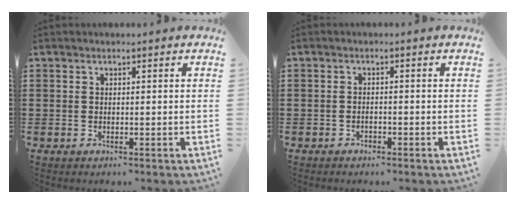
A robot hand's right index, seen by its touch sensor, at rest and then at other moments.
{"total": 0.7, "force": [-0.7, -0.3, 0.2], "torque": [-0.001, -0.003, -0.012]}